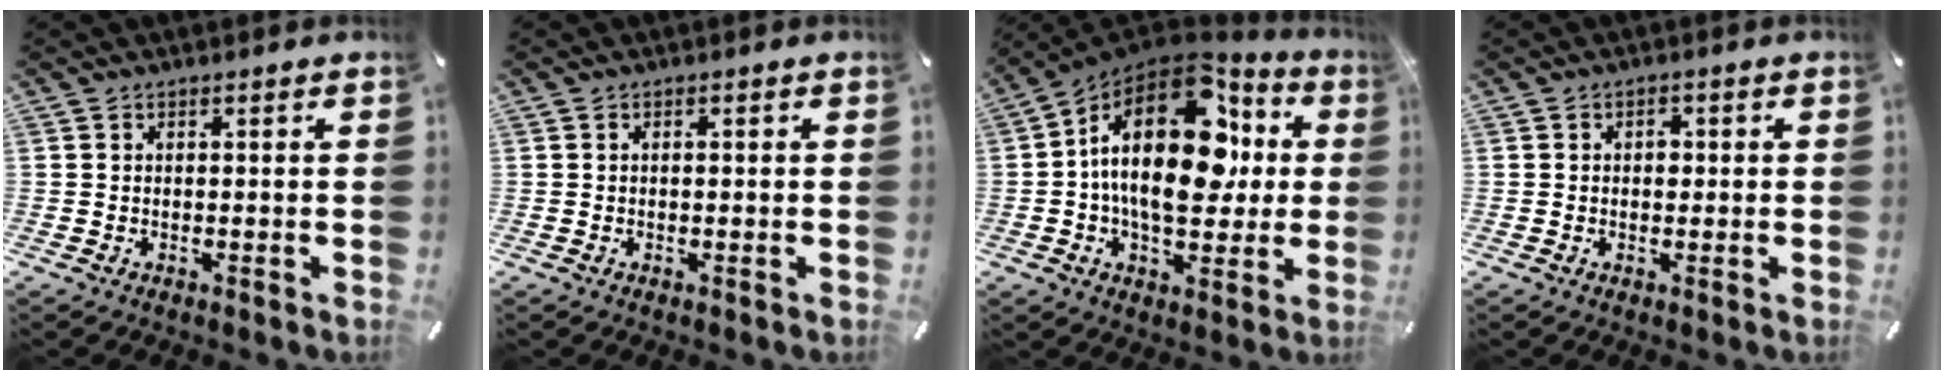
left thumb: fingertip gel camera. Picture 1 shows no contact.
{"total": 0.7, "force": [0.0, 0.3, 0.6], "torque": [-0.011, 0.002, -0.001]}
{"total": 25.1, "force": [4.2, 14.9, 19.8], "torque": [-0.333, -0.018, 0.073]}
{"total": 2.3, "force": [0.1, 1.7, 1.5], "torque": [-0.006, -0.003, -0.006]}